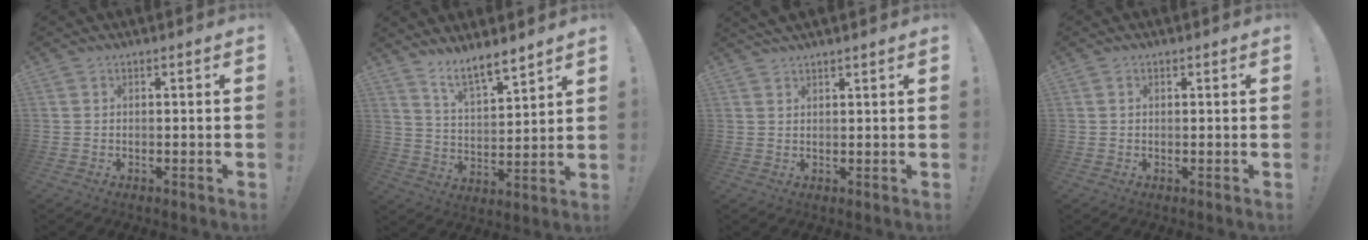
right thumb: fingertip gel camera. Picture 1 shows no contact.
{"total": 9.5, "force": [8.1, 2.1, 4.5], "torque": [-0.069, -0.063, 0.145]}
{"total": 2.1, "force": [2.0, -0.1, 0.8], "torque": [-0.009, -0.012, 0.035]}
{"total": 0.5, "force": [0.3, 0.3, 0.3], "torque": [-0.001, -0.002, 0.006]}